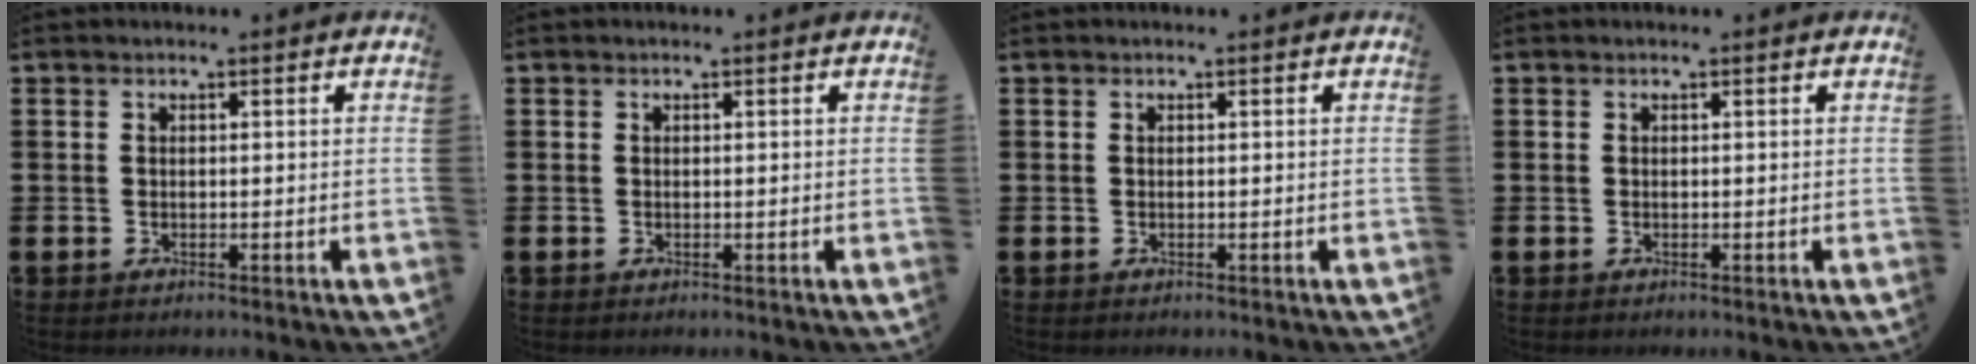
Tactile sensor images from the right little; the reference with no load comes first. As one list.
[{"total": 0.0}, {"total": 0.0}, {"total": 0.0}]